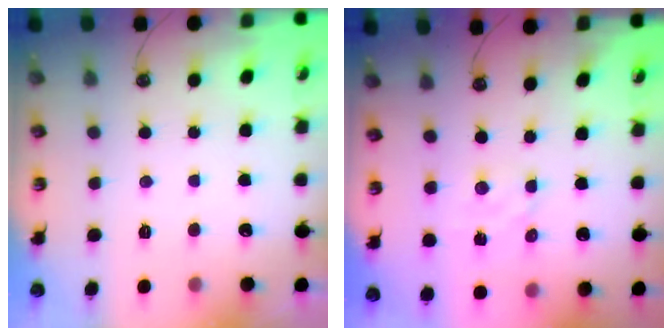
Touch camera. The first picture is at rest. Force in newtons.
{"total": 2.7, "press": 2.7, "slide": 0.4}